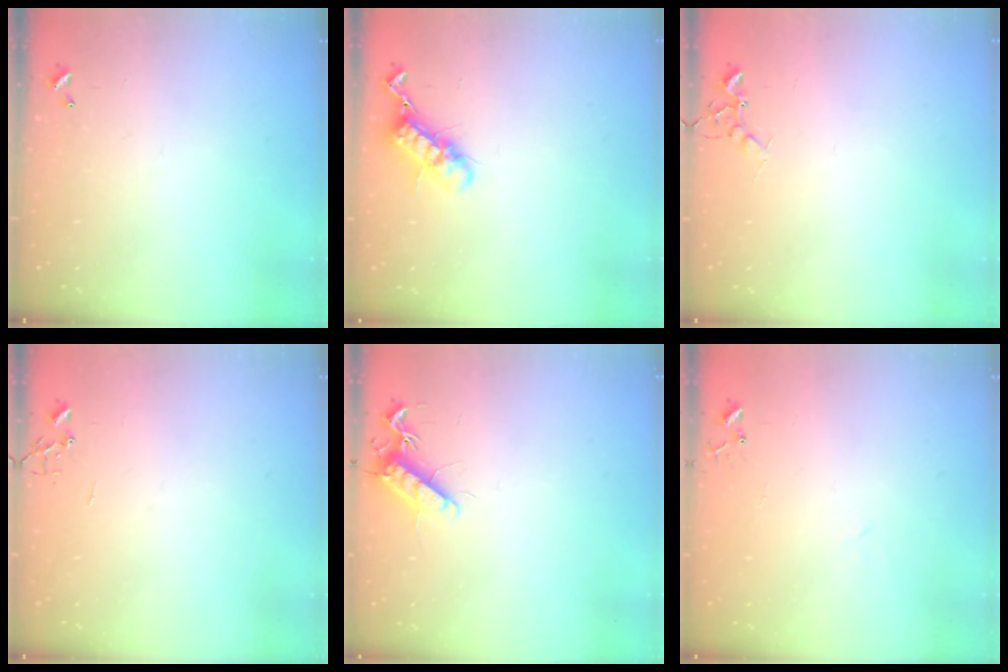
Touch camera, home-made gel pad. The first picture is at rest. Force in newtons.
{"total": 11.9, "press": 11.9, "slide": 0.8}
{"total": 5.8, "press": 5.7, "slide": 1.0}
{"total": 0.0}
{"total": 11.3, "press": 11.3, "slide": 0.7}
{"total": 4.6, "press": 4.5, "slide": 0.6}